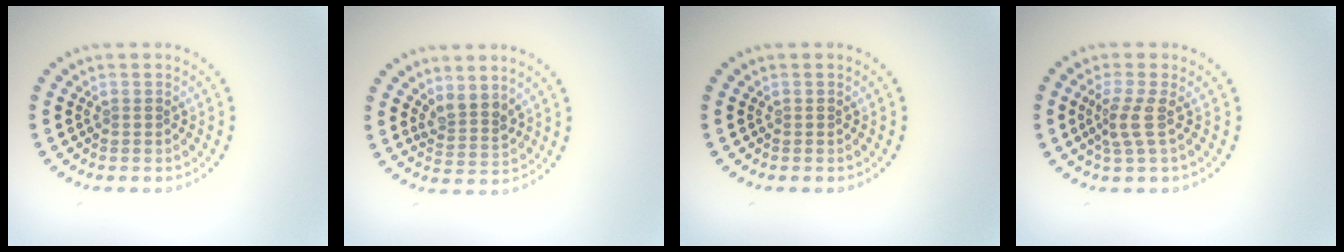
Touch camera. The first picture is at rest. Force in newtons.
{"total": 2.3, "press": 1.8, "slide": 1.5}
{"total": 0.0}
{"total": 2.3, "press": 1.6, "slide": 1.7}